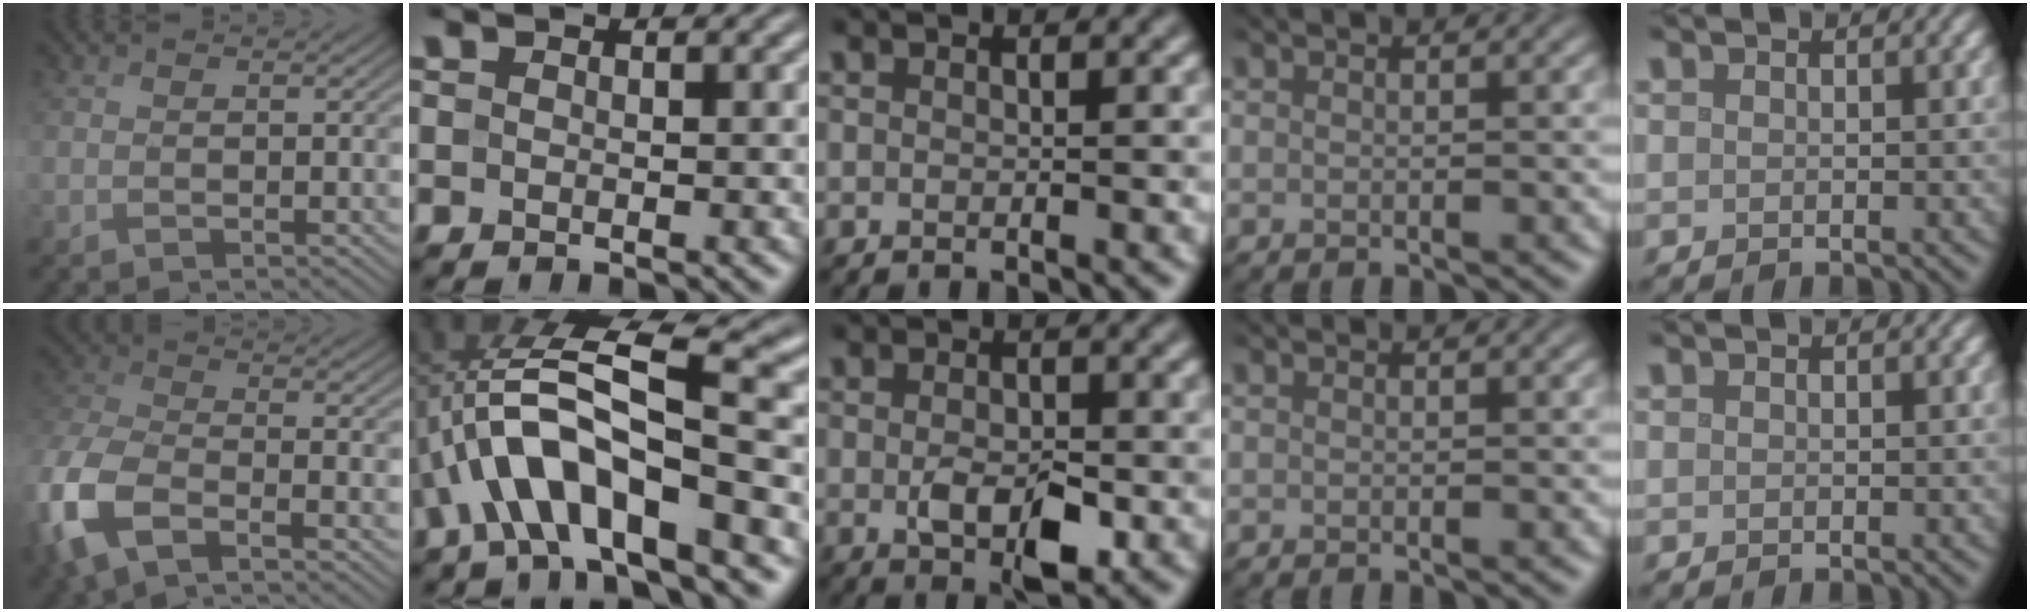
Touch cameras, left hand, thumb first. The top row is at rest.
{"thumb": {"total": 9.9, "force": [-4.6, 4.5, 7.4], "torque": [-0.194, -0.018, -0.101]}, "index": {"total": 9.9, "force": [-2.5, 2.8, 9.2], "torque": [-0.160, 0.024, -0.047]}, "middle": {"total": 4.0, "force": [-0.8, 2.2, 3.3], "torque": [-0.062, -0.007, -0.012]}}